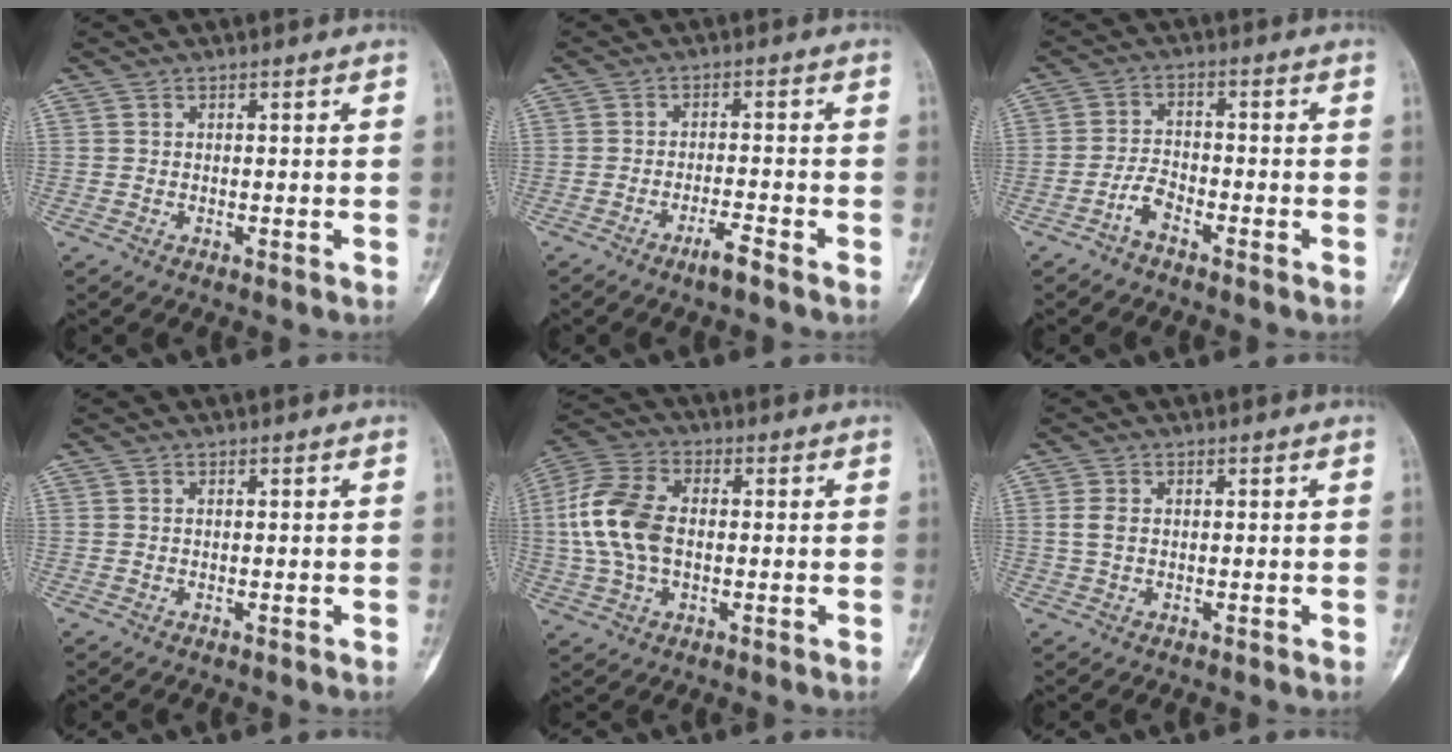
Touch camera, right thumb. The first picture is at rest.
{"total": 3.4, "force": [-2.5, 0.2, 2.3], "torque": [-0.049, 0.011, -0.048]}
{"total": 3.8, "force": [-2.7, 1.5, 2.2], "torque": [-0.041, 0.024, -0.055]}
{"total": 0.0}
{"total": 12.8, "force": [0.2, 8.0, 10.1], "torque": [-0.217, 0.019, 0.000]}
{"total": 2.2, "force": [0.2, 1.4, 1.7], "torque": [-0.043, 0.000, 0.003]}